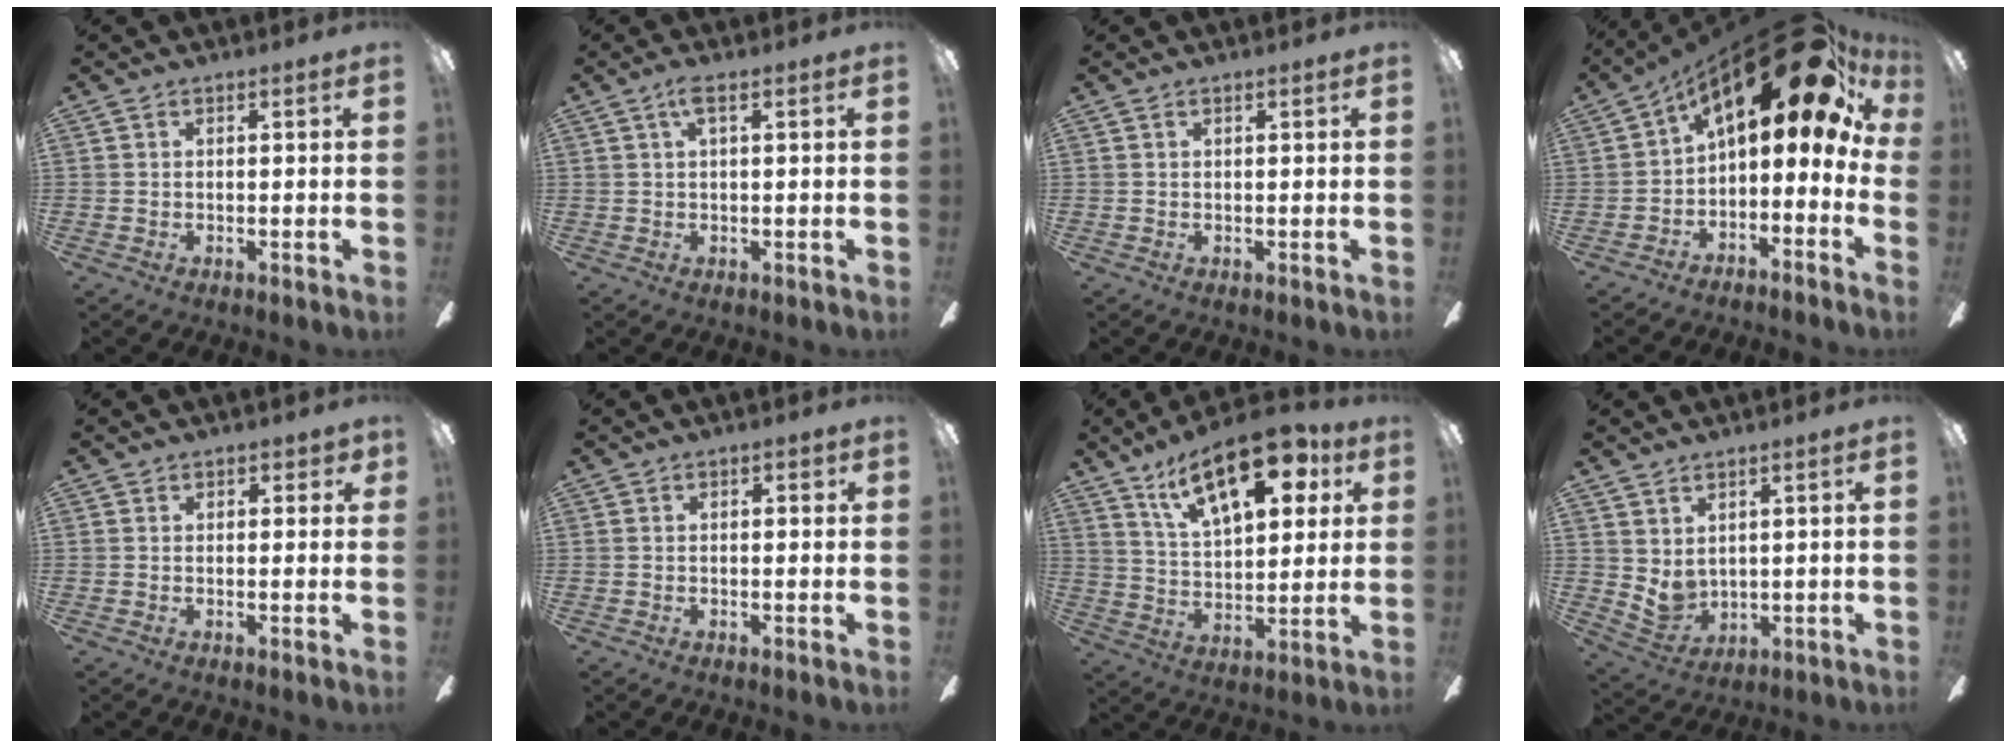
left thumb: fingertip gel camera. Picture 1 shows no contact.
{"total": 3.1, "force": [1.2, 0.6, 2.8], "torque": [-0.061, 0.007, 0.019]}
{"total": 0.6, "force": [0.3, 0.1, 0.5], "torque": [-0.013, 0.002, 0.006]}
{"total": 24.0, "force": [11.5, 9.4, 18.9], "torque": [-0.262, -0.070, 0.194]}
{"total": 1.8, "force": [1.1, 1.1, 1.0], "torque": [-0.012, 0.002, 0.017]}
{"total": 1.5, "force": [0.5, 0.7, 1.3], "torque": [-0.021, 0.002, 0.006]}
{"total": 21.0, "force": [11.5, 9.6, 14.7], "torque": [-0.223, -0.040, 0.188]}
{"total": 5.0, "force": [2.9, 3.5, 2.0], "torque": [-0.056, -0.021, 0.057]}